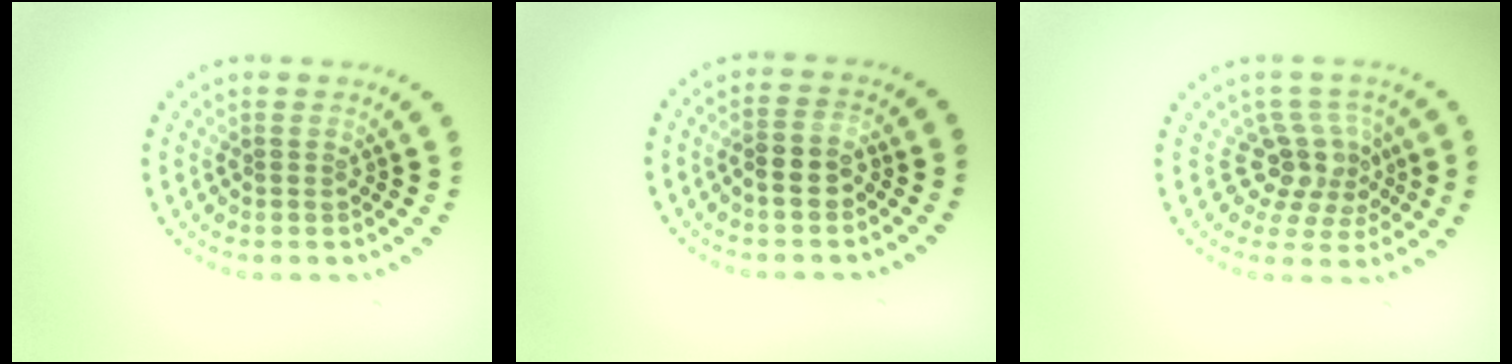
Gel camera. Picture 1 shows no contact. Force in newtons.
{"total": 2.4, "press": 2.3, "slide": 0.7}
{"total": 4.1, "press": 2.9, "slide": 2.9}